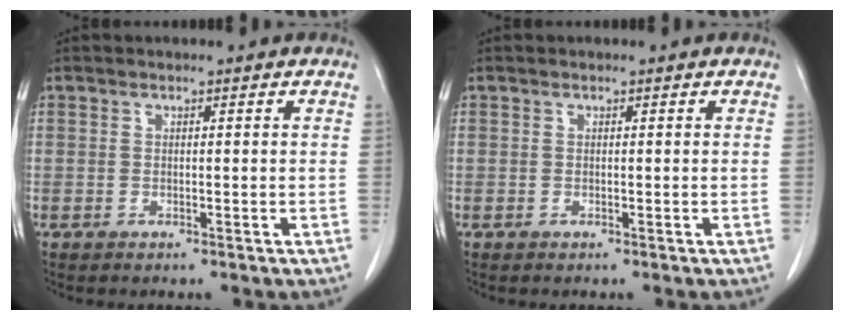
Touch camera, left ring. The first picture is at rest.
{"total": 0.0}